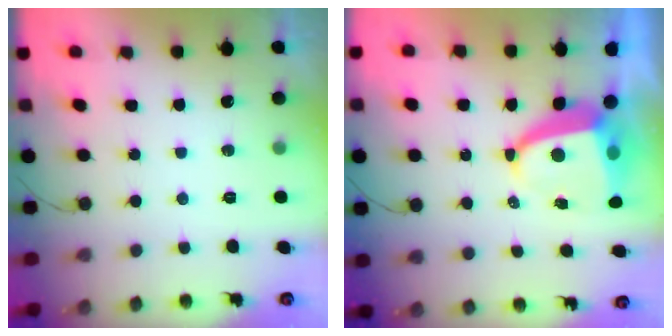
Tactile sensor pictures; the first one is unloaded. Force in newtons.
{"total": 7.9, "press": 7.8, "slide": 1.1}